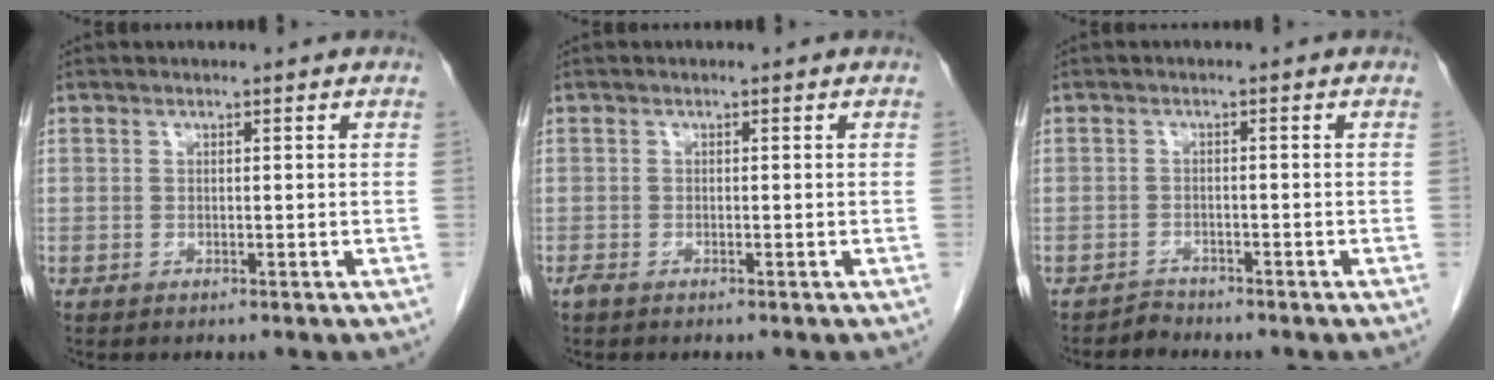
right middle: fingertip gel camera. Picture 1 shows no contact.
{"total": 0.7, "force": [-0.6, 0.2, 0.4], "torque": [-0.017, -0.003, -0.012]}
{"total": 0.9, "force": [-0.4, 0.2, -0.7], "torque": [0.017, -0.005, -0.007]}